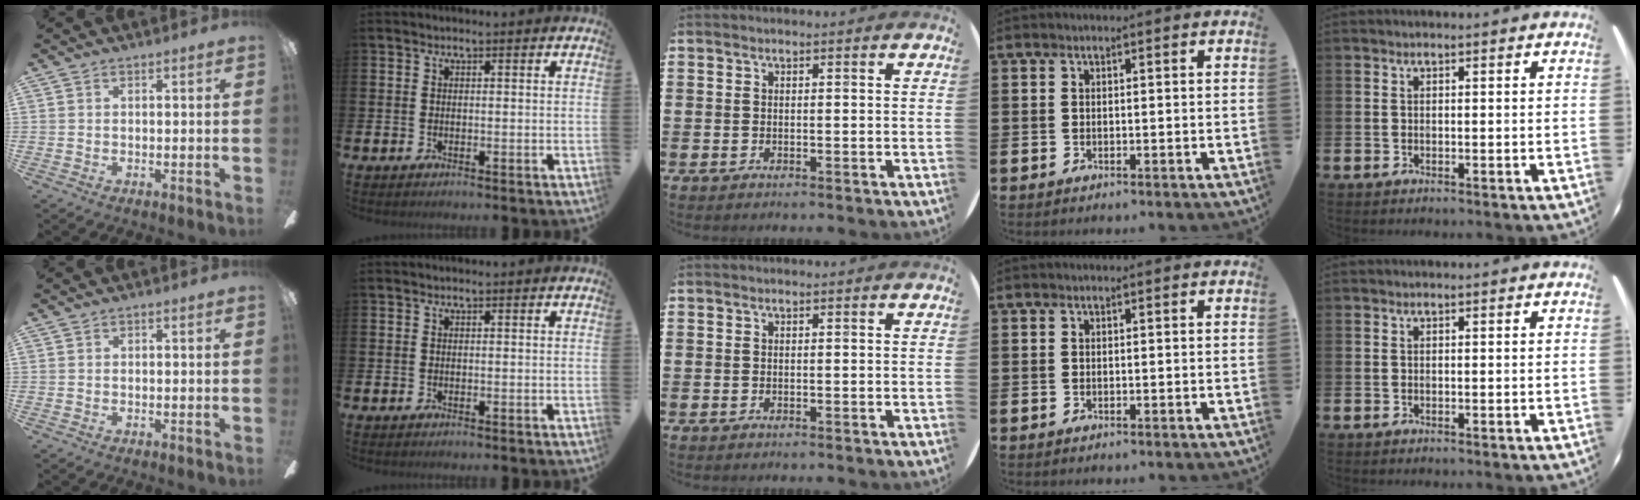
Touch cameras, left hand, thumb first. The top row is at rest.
{}